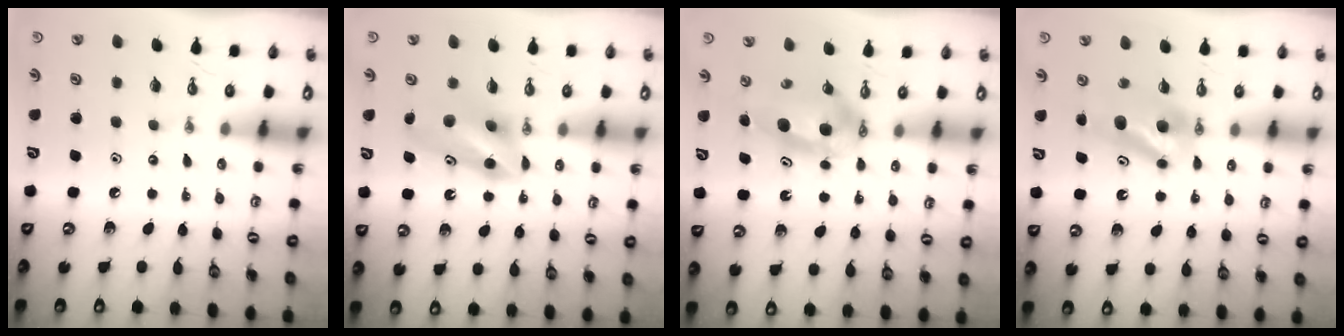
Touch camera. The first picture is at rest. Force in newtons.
{"total": 8.1, "press": 7.9, "slide": 1.9}
{"total": 5.6, "press": 5.4, "slide": 1.2}
{"total": 7.8, "press": 6.6, "slide": 4.1}